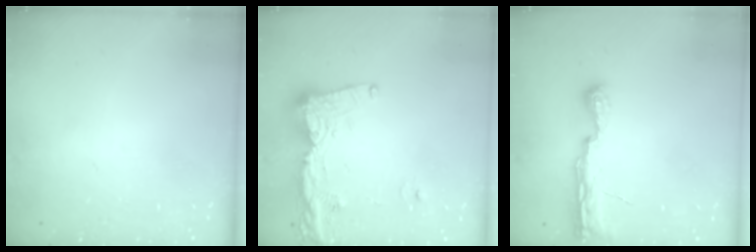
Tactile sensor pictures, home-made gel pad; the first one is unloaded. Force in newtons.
{"total": 15.2, "press": 15.1, "slide": 1.5}
{"total": 8.0, "press": 8.0, "slide": 0.8}